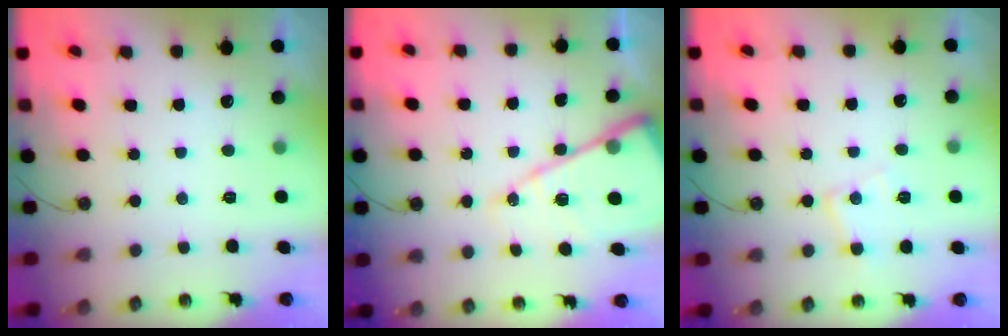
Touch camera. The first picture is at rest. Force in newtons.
{"total": 16.6, "press": 16.5, "slide": 1.7}
{"total": 8.5, "press": 8.5, "slide": 0.6}